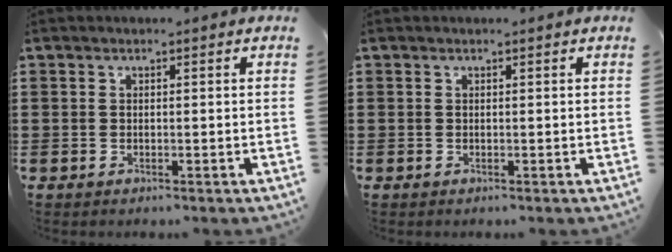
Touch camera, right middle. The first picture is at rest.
{"total": 0.0}